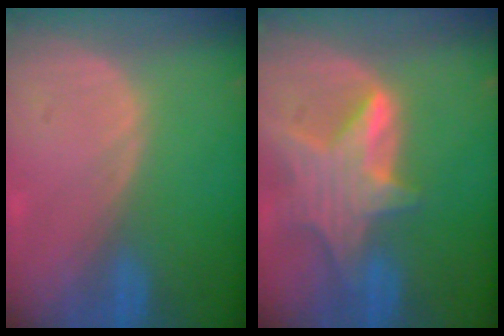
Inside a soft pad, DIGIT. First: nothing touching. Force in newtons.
{"total": 8.0, "press": 7.2, "slide": 3.5}